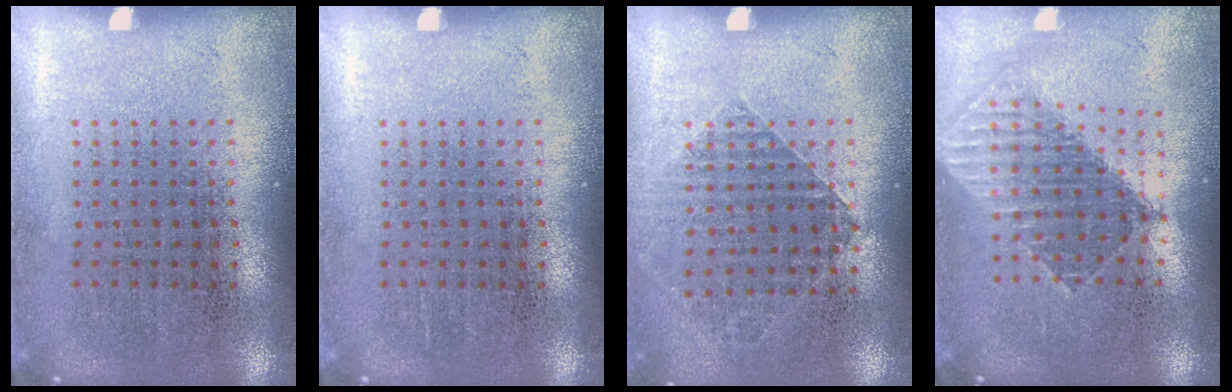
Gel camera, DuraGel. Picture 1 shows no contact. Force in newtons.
{"total": 0.0}
{"total": 0.9, "press": 0.9, "slide": 0.1}
{"total": 1.7, "press": 1.5, "slide": 0.9}